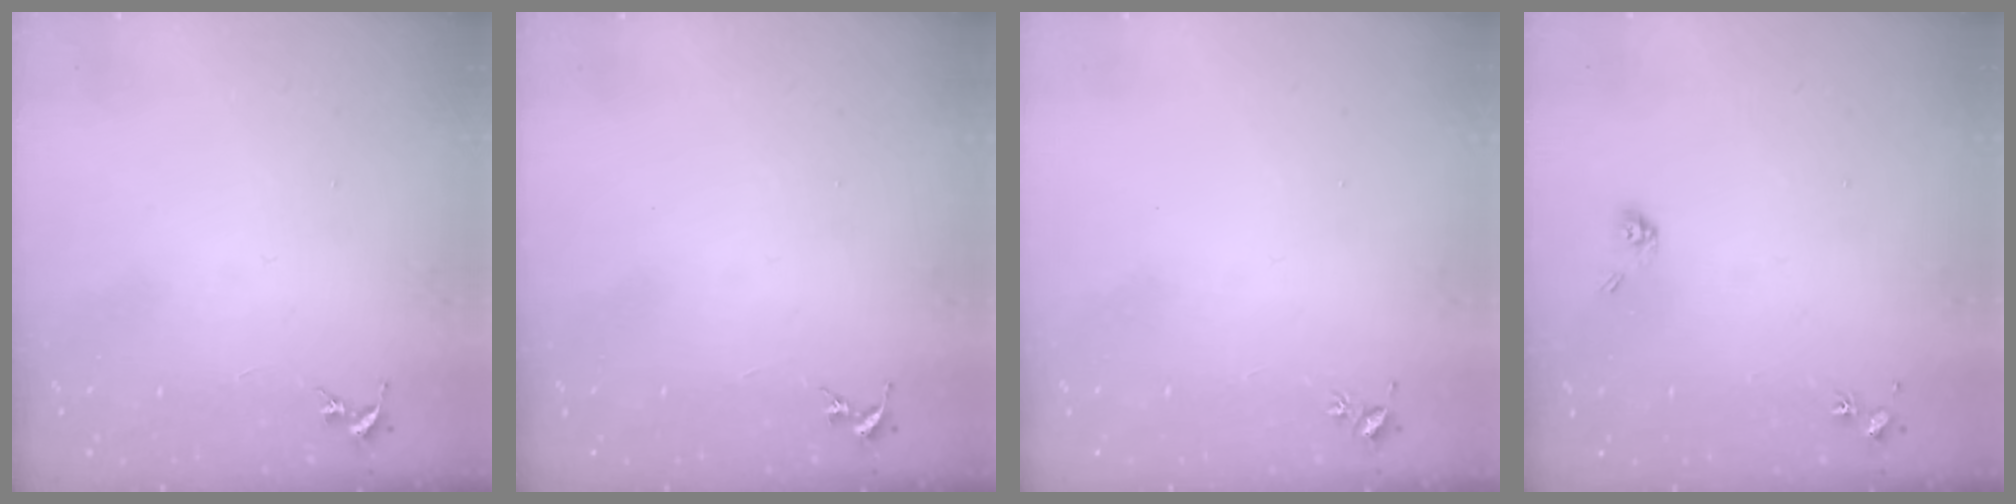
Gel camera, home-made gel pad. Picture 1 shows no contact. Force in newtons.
{"total": 0.0}
{"total": 3.1, "press": 3.0, "slide": 0.3}
{"total": 5.0, "press": 4.6, "slide": 1.7}